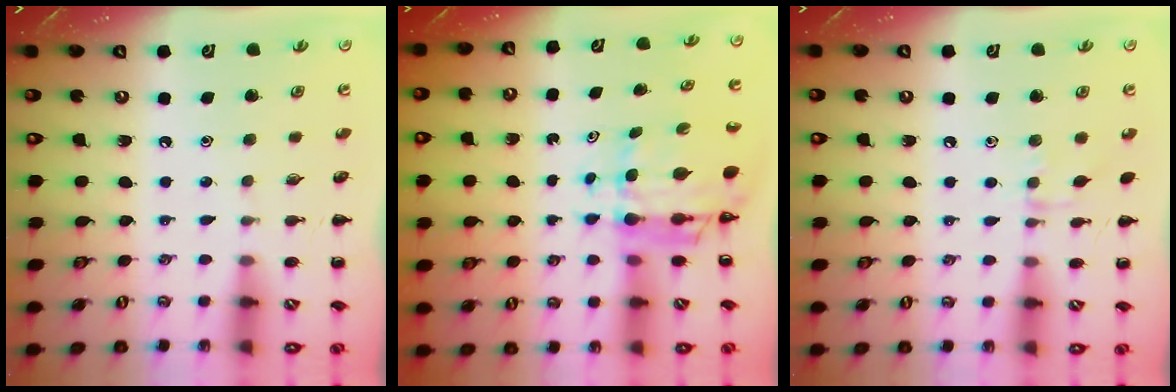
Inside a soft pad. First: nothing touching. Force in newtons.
{"total": 6.9, "press": 6.6, "slide": 2.2}
{"total": 5.5, "press": 5.4, "slide": 1.2}